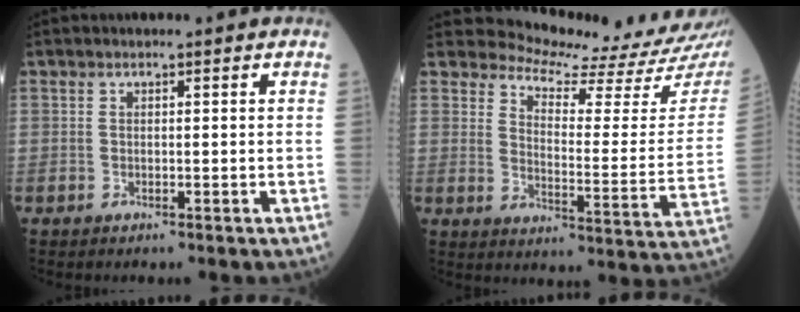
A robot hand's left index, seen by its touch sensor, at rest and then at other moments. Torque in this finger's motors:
{"motor_torque": [0.94, -1.20, 0.00, -0.04]}